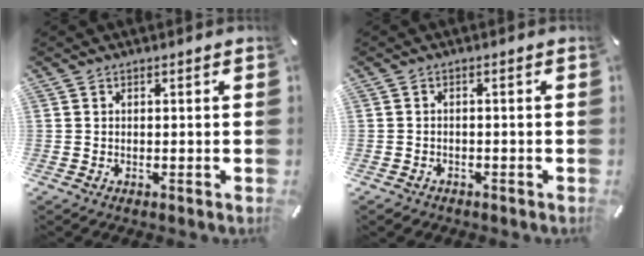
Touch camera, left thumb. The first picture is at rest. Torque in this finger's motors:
{"motor_torque": [-0.11, 0.01, -0.13, 0.12, 0.02]}